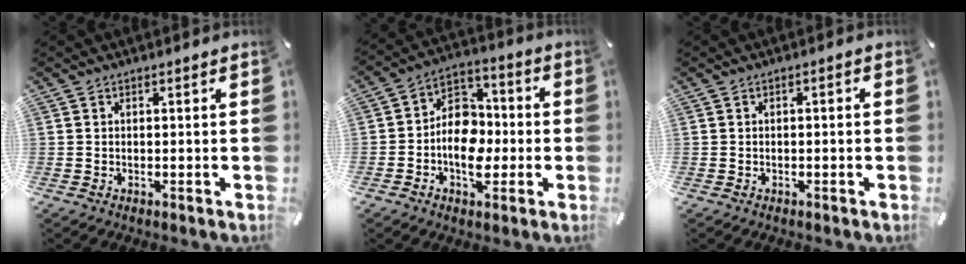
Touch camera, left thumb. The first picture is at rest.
{"total": 11.5, "force": [-3.5, 8.6, 6.8], "torque": [-0.115, 0.024, -0.063]}
{"total": 1.1, "force": [-0.6, 0.3, 0.8], "torque": [-0.013, 0.001, -0.012]}